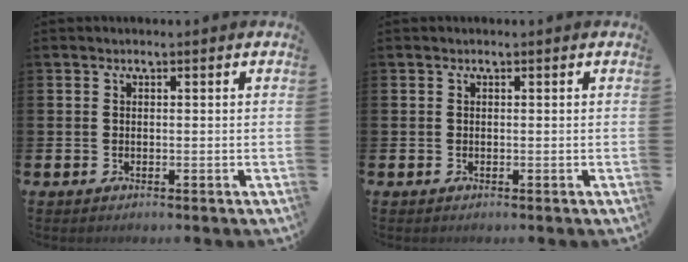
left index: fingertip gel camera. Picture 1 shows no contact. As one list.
[{"total": 0.0}]